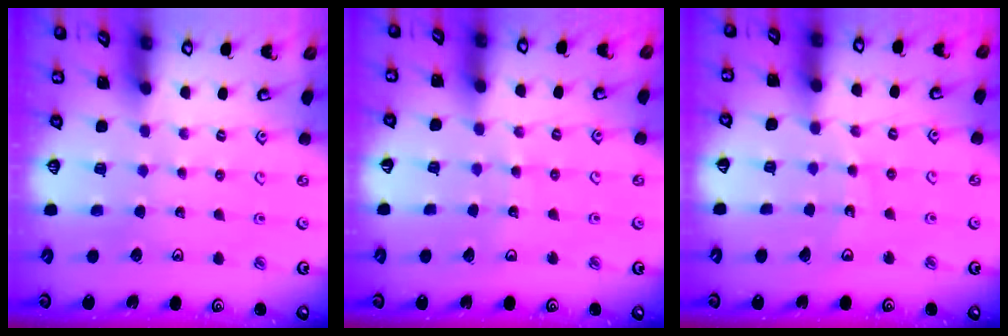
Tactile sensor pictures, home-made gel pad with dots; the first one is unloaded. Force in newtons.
{"total": 6.1, "press": 6.0, "slide": 0.7}
{"total": 8.9, "press": 8.9, "slide": 1.0}